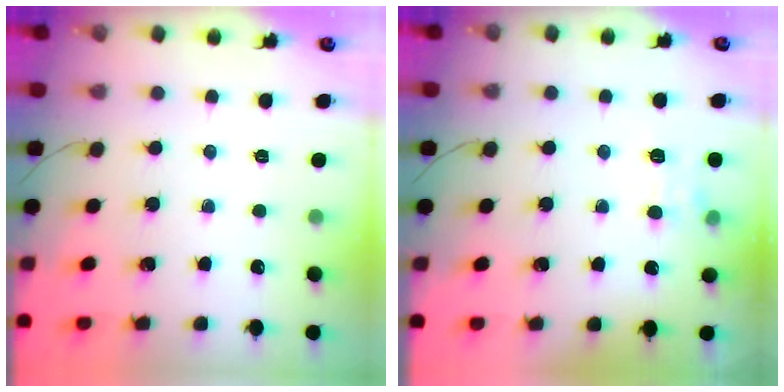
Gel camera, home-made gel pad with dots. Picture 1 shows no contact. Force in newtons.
{"total": 7.5, "press": 7.2, "slide": 1.8}